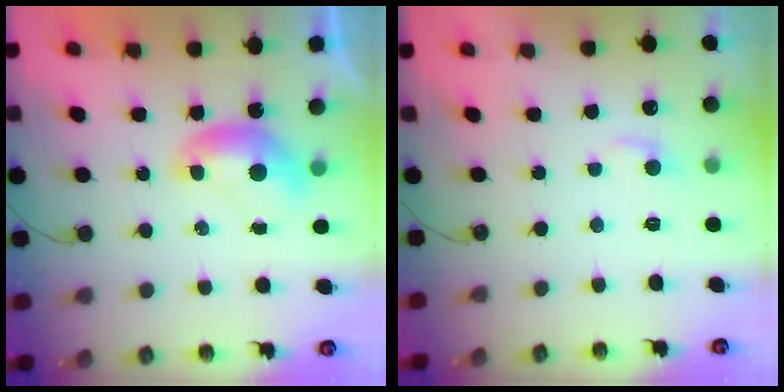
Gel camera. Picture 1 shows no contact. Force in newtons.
{"total": 2.1, "press": 2.1, "slide": 0.4}